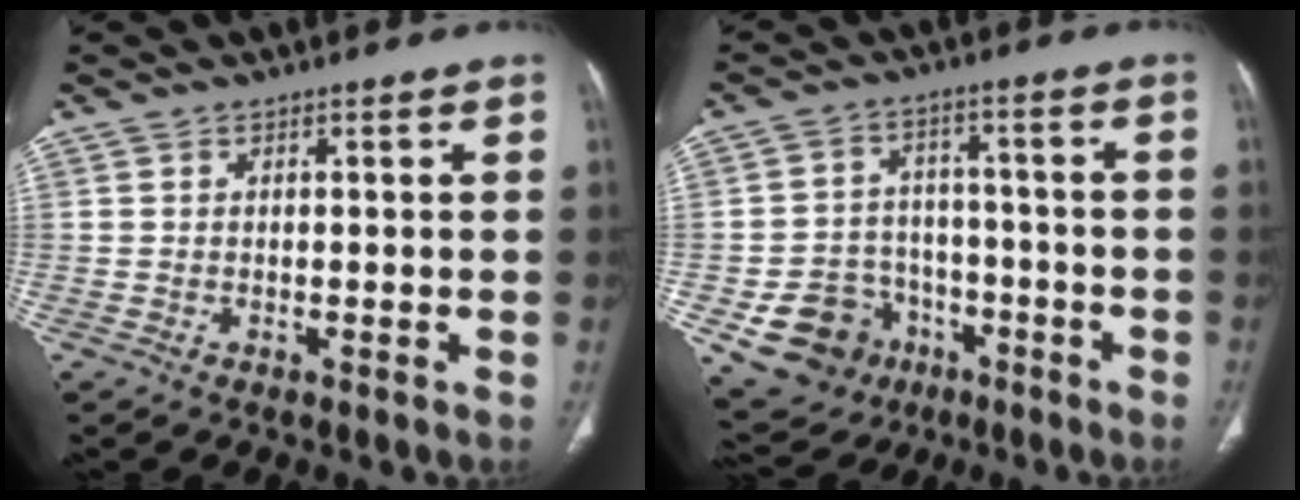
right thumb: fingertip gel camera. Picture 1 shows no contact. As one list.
[{"total": 12.9, "force": [-5.4, 11.0, 4.2], "torque": [-0.056, 0.049, -0.069]}]